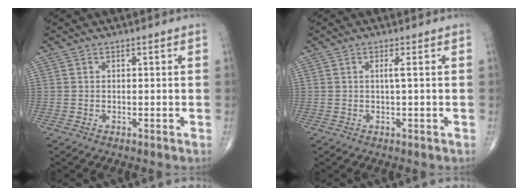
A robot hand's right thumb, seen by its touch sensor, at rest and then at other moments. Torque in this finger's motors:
{"motor_torque": [-0.29, 0.19, 0.33, 0.06, 0.06]}